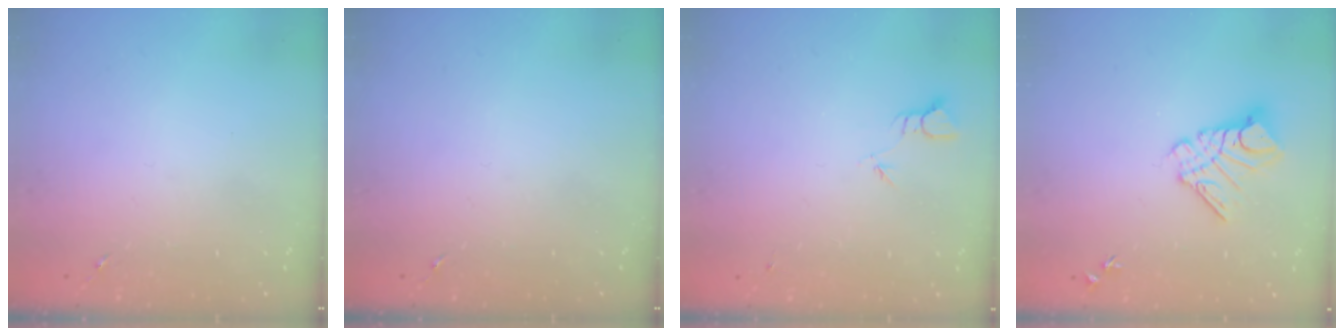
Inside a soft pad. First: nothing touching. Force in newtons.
{"total": 0.0}
{"total": 2.3, "press": 2.3, "slide": 0.1}
{"total": 11.6, "press": 11.6, "slide": 1.2}